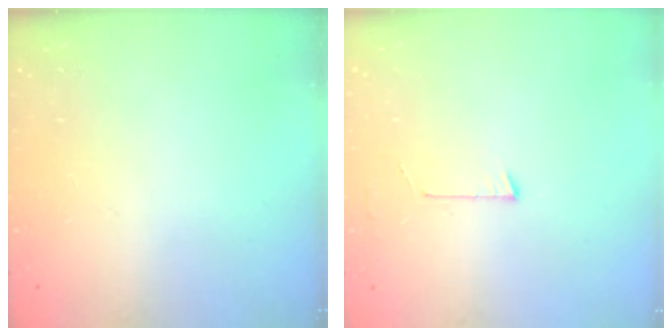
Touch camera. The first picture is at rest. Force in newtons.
{"total": 2.7, "press": 2.7, "slide": 0.2}